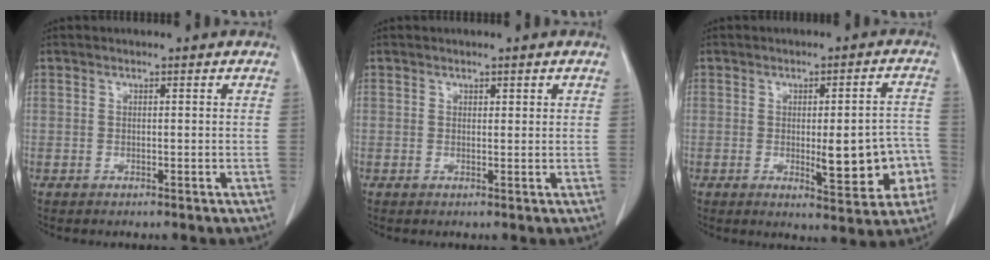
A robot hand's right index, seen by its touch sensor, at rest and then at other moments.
{"total": 0.8, "force": [0.5, 0.4, 0.5], "torque": [-0.004, -0.001, 0.007]}
{"total": 10.3, "force": [-2.2, 3.0, 9.6], "torque": [-0.113, 0.010, -0.019]}